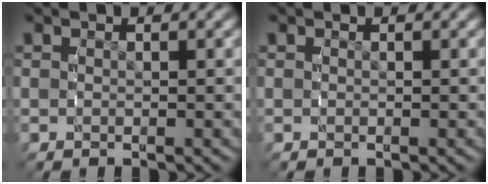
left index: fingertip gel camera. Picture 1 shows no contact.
{"total": 0.0}